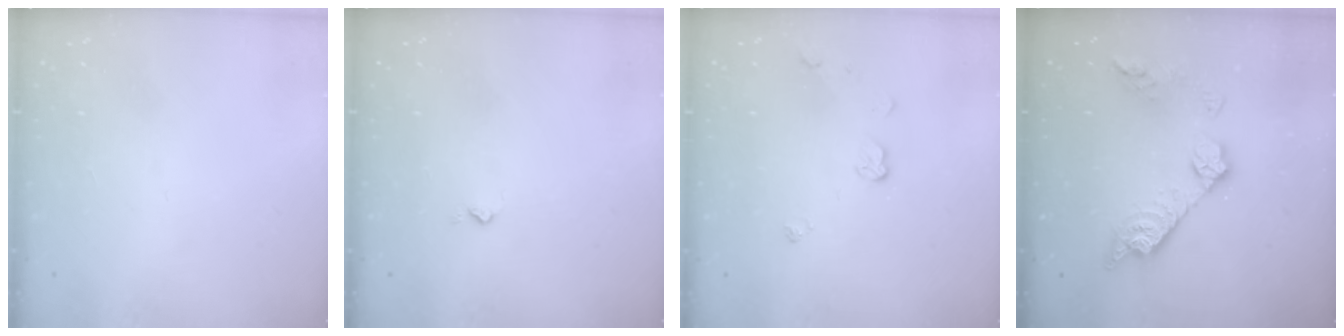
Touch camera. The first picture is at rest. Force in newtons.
{"total": 2.7, "press": 2.6, "slide": 0.4}
{"total": 4.7, "press": 4.7, "slide": 0.1}
{"total": 13.6, "press": 13.5, "slide": 0.8}